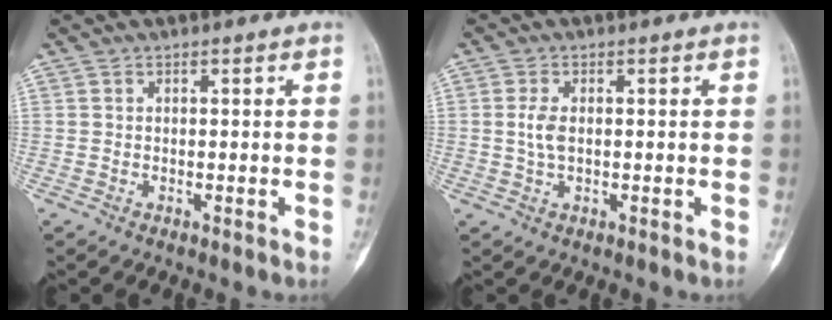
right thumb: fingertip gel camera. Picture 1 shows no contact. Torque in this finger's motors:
{"motor_torque": [1.03, 0.50, 0.31, -0.20, 0.23]}